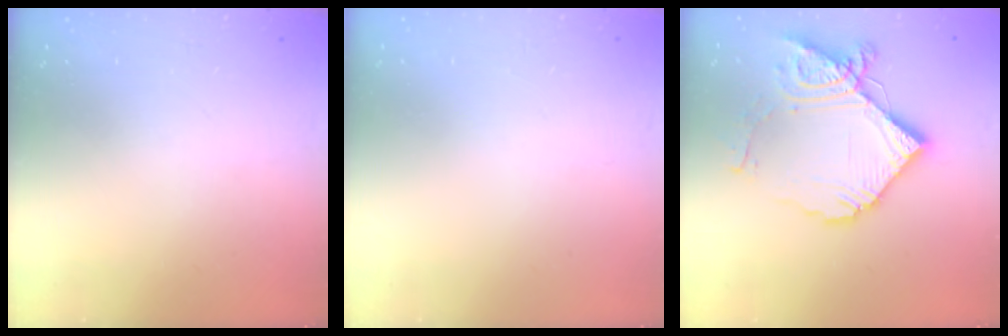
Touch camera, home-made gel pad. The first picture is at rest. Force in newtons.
{"total": 1.4, "press": 1.4, "slide": 0.1}
{"total": 17.5, "press": 17.4, "slide": 2.0}